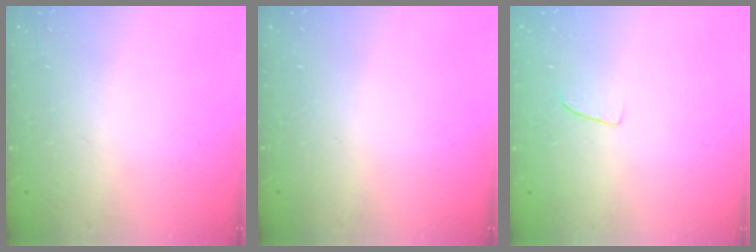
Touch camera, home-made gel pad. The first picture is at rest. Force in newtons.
{"total": 0.0}
{"total": 2.6, "press": 2.6, "slide": 0.2}